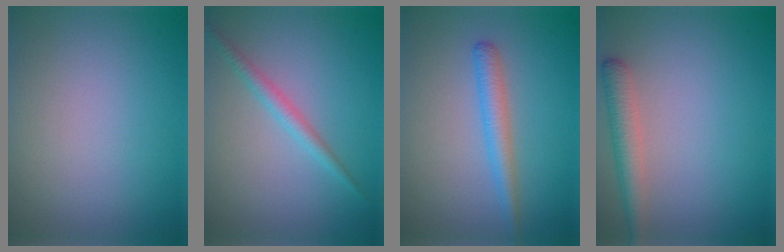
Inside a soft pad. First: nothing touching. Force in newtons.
{"total": 1.8, "press": 1.8, "slide": 0.0}
{"total": 2.4, "press": 2.4, "slide": 0.2}
{"total": 2.9, "press": 2.9, "slide": 0.2}